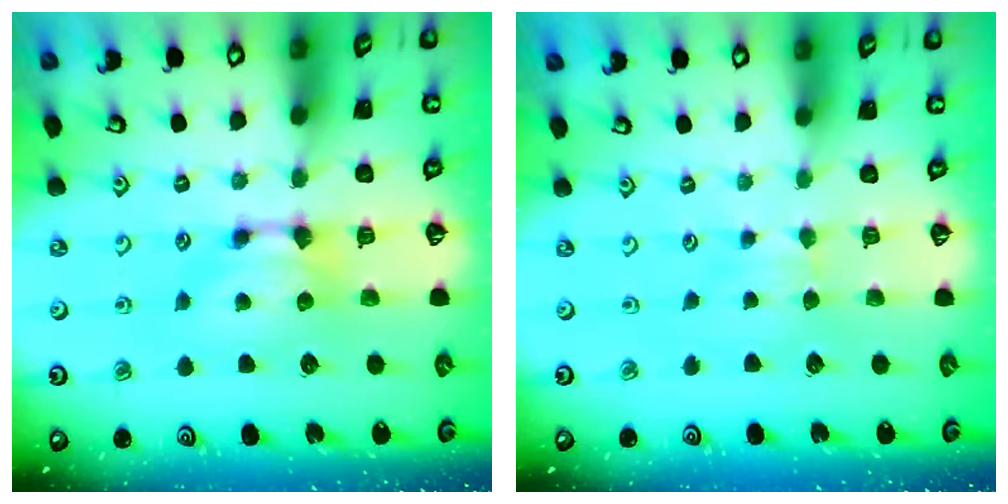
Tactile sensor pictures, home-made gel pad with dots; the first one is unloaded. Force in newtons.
{"total": 2.2, "press": 2.2, "slide": 0.4}